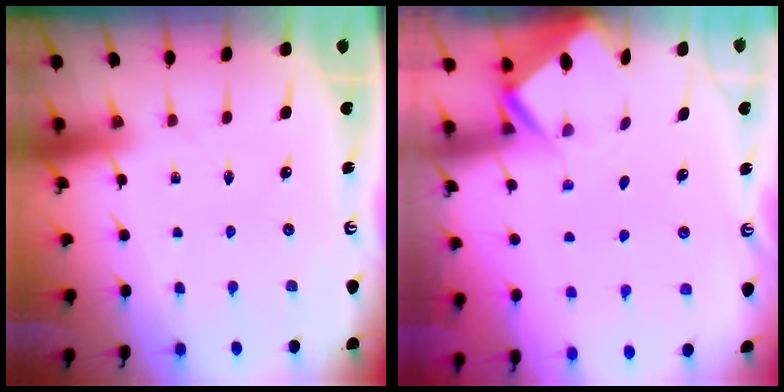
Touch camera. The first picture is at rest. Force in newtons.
{"total": 2.4, "press": 2.4, "slide": 0.1}